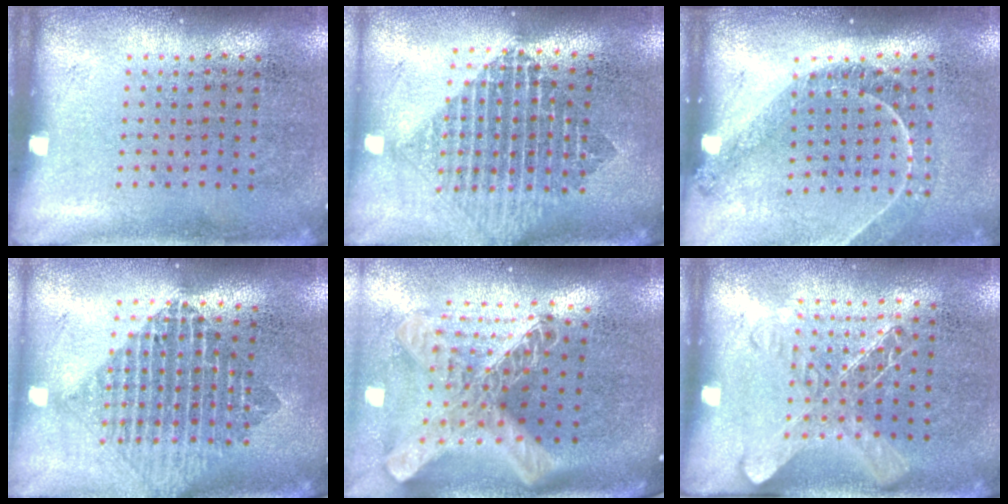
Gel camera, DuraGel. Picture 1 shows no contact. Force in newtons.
{"total": 2.0, "press": 1.7, "slide": 1.2}
{"total": 1.2, "press": 1.2, "slide": 0.2}
{"total": 2.0, "press": 1.7, "slide": 1.1}
{"total": 3.0, "press": 2.0, "slide": 2.2}
{"total": 1.5, "press": 1.3, "slide": 0.6}